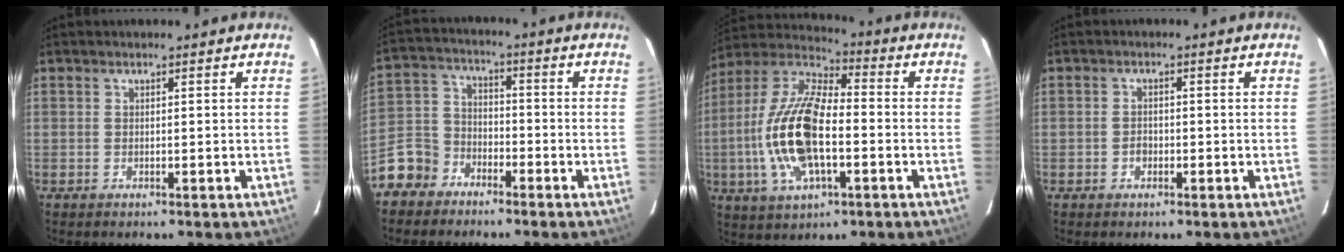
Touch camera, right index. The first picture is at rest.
{"total": 8.7, "force": [-6.0, 6.1, 1.4], "torque": [-0.048, 0.032, -0.126]}
{"total": 18.0, "force": [-3.4, 7.7, 15.9], "torque": [-0.333, 0.002, -0.070]}
{"total": 1.7, "force": [-0.7, 1.4, 0.6], "torque": [-0.011, 0.004, -0.011]}